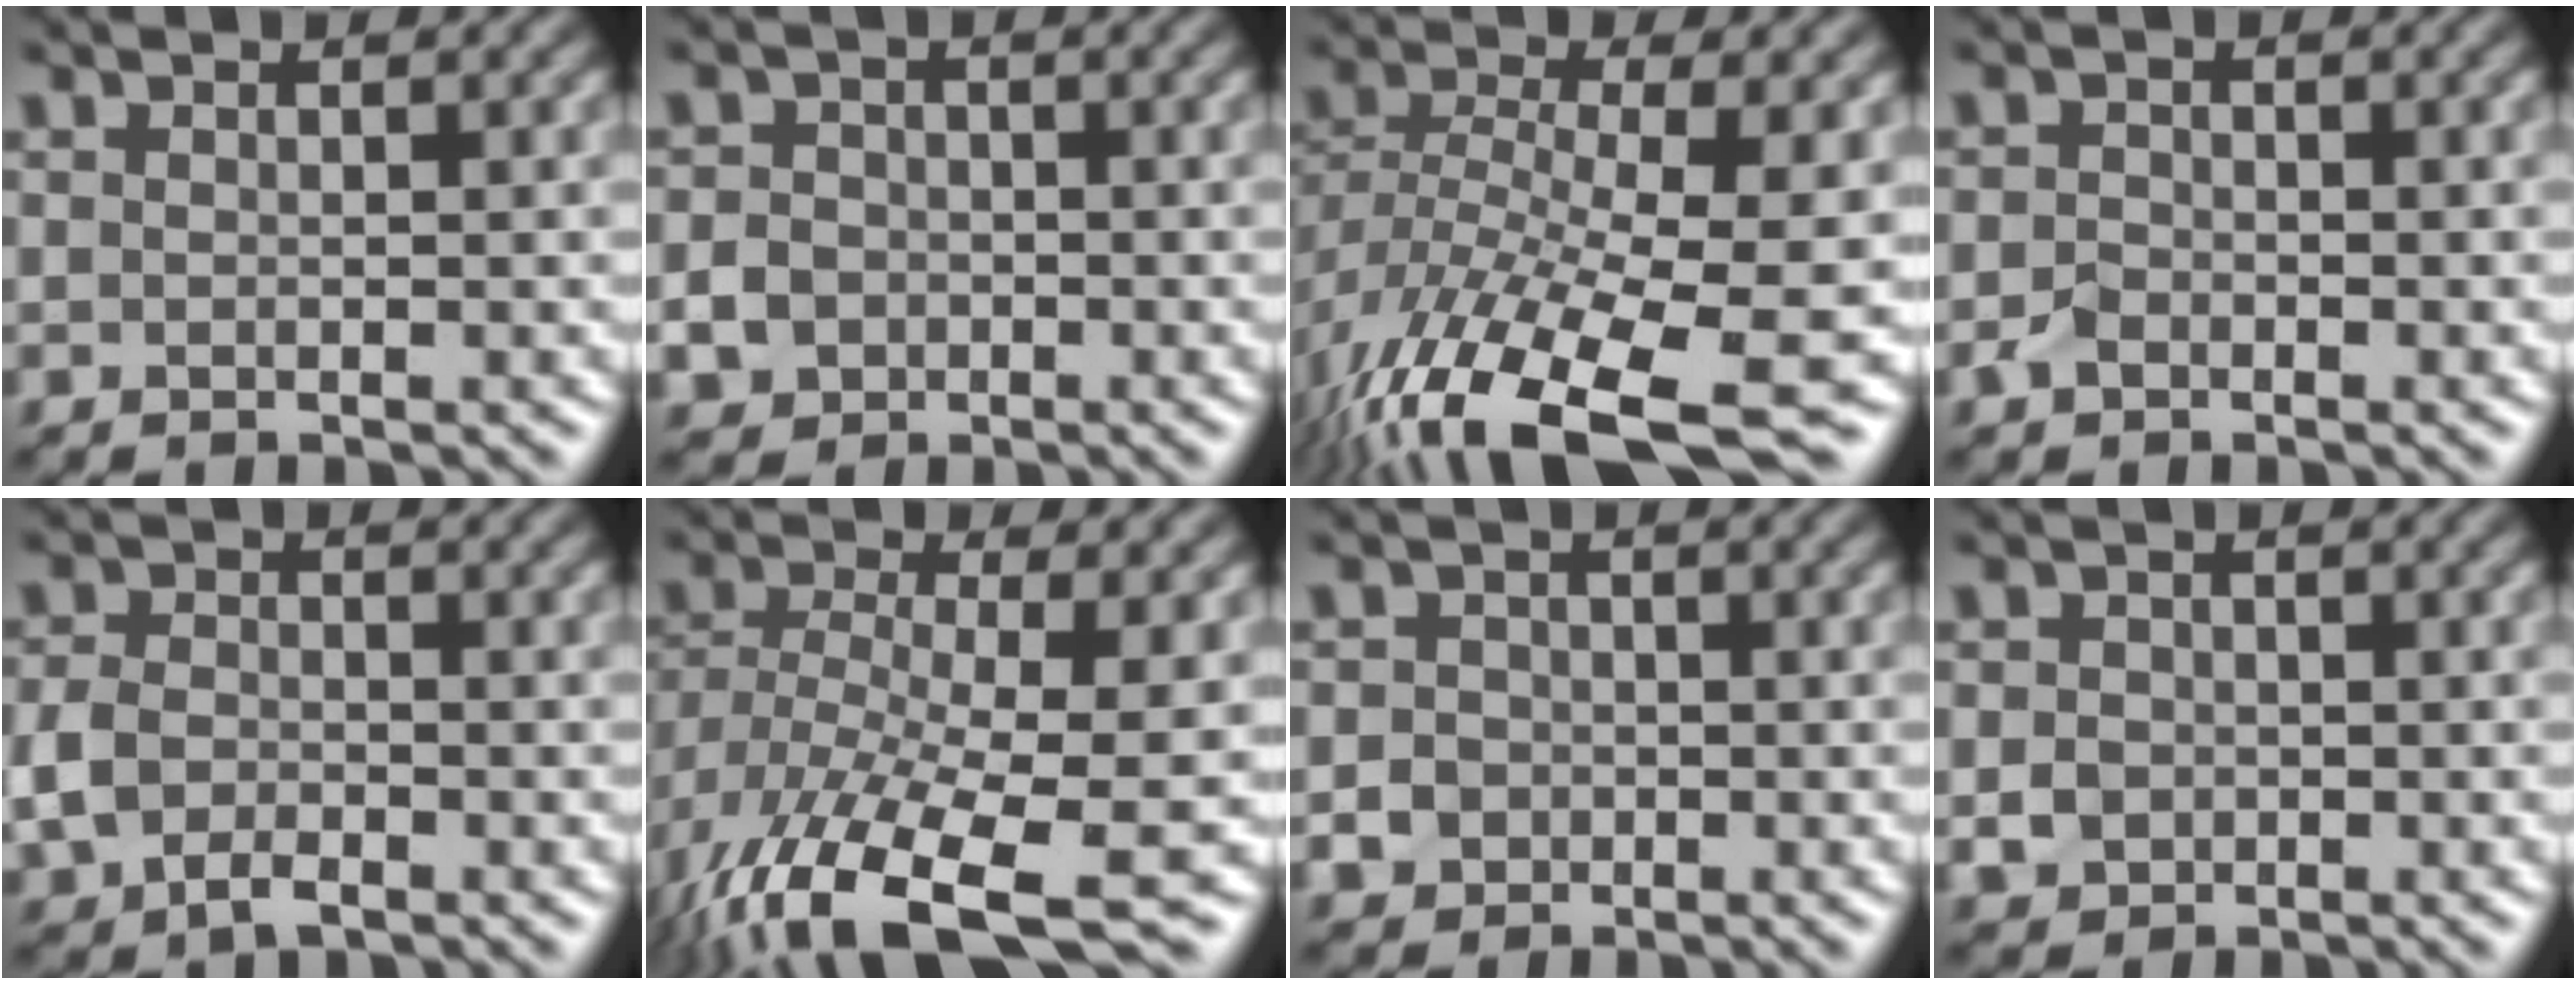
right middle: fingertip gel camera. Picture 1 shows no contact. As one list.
[{"total": 4.7, "force": [-2.1, 3.9, 1.4], "torque": [-0.013, -0.007, -0.051]}, {"total": 13.8, "force": [-7.3, 4.7, 10.7], "torque": [-0.232, -0.030, -0.113]}, {"total": 1.2, "force": [-0.7, 0.9, 0.5], "torque": [-0.005, 0.002, -0.016]}, {"total": 3.7, "force": [-1.3, 2.6, 2.2], "torque": [-0.051, -0.004, -0.030]}, {"total": 12.9, "force": [-6.7, 4.3, 10.1], "torque": [-0.216, -0.035, -0.107]}, {"total": 2.6, "force": [-1.0, 2.3, 0.6], "torque": [0.004, 0.001, -0.020]}, {"total": 1.9, "force": [-0.4, 1.7, 0.7], "torque": [-0.006, -0.003, -0.010]}]